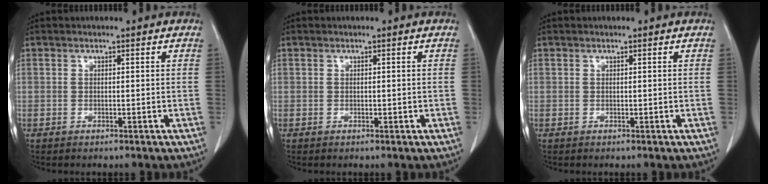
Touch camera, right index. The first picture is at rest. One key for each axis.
{"total": 0.0}
{"total": 0.0}